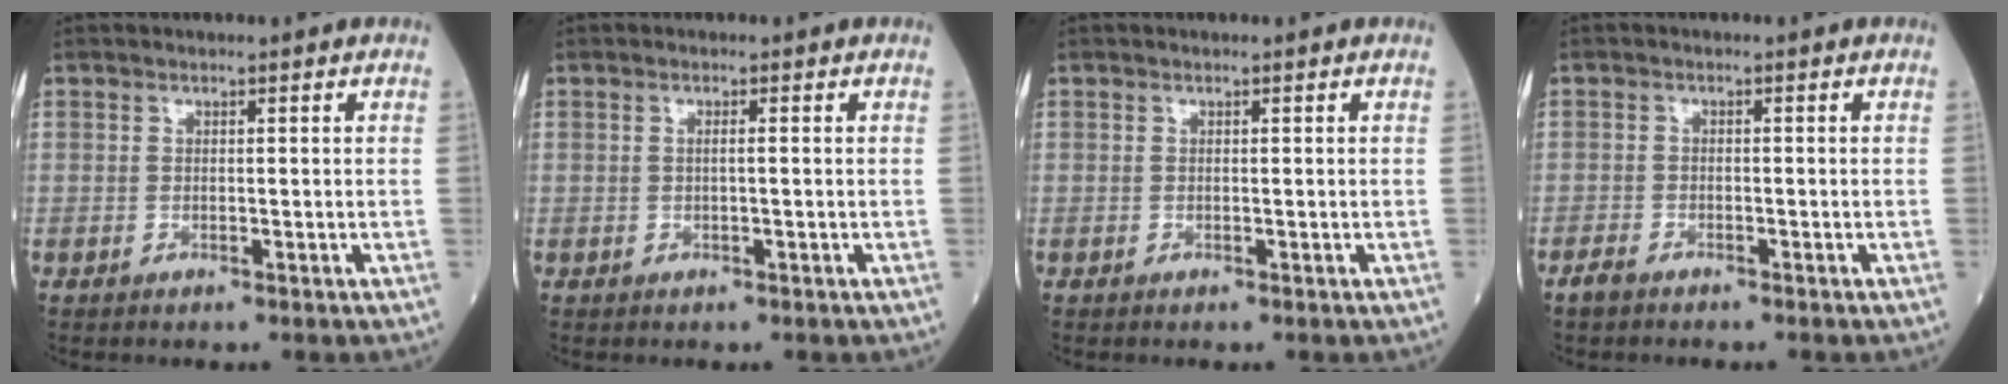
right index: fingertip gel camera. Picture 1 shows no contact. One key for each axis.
{"total": 0.8, "fx": 0.0, "fy": 0.0, "fz": 0.8, "tx": -0.015, "ty": 0.002, "tz": 0.000}
{"total": 0.0}
{"total": 1.8, "fx": -1.5, "fy": 0.5, "fz": 0.7, "tx": -0.023, "ty": -0.002, "tz": -0.028}